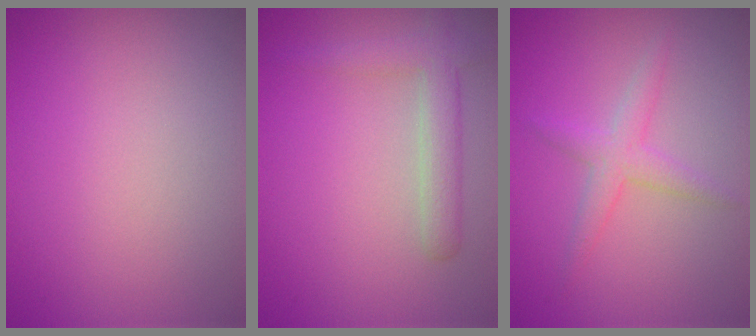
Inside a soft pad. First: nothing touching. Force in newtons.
{"total": 2.9, "press": 2.9, "slide": 0.2}
{"total": 2.2, "press": 2.2, "slide": 0.1}